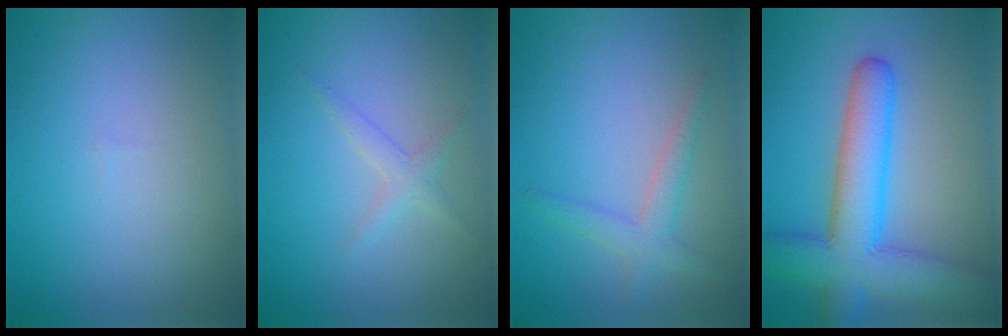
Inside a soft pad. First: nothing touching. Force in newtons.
{"total": 1.4, "press": 1.4, "slide": 0.0}
{"total": 2.1, "press": 2.1, "slide": 0.1}
{"total": 8.6, "press": 8.6, "slide": 0.5}